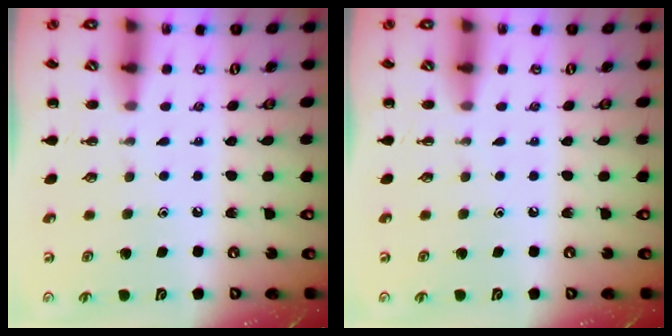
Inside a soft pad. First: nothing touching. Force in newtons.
{"total": 0.0}